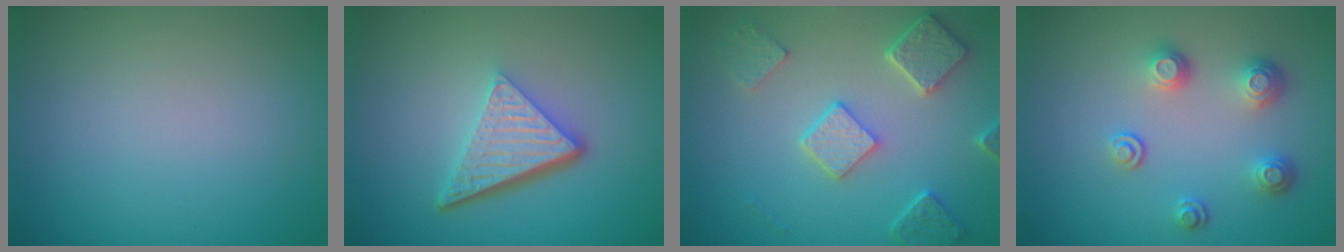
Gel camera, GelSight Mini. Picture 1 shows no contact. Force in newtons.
{"total": 5.3, "press": 3.6, "slide": 3.8}
{"total": 4.9, "press": 3.9, "slide": 3.0}
{"total": 3.2, "press": 2.5, "slide": 2.0}